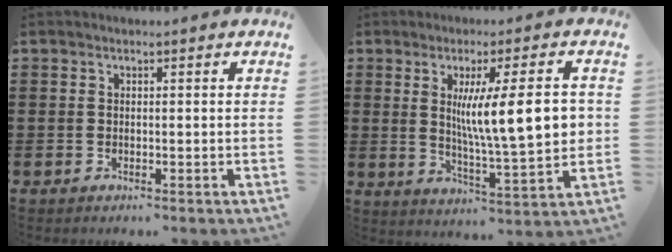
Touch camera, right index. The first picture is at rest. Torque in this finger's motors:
{"motor_torque": [1.35, -0.78, 1.05, 0.21]}